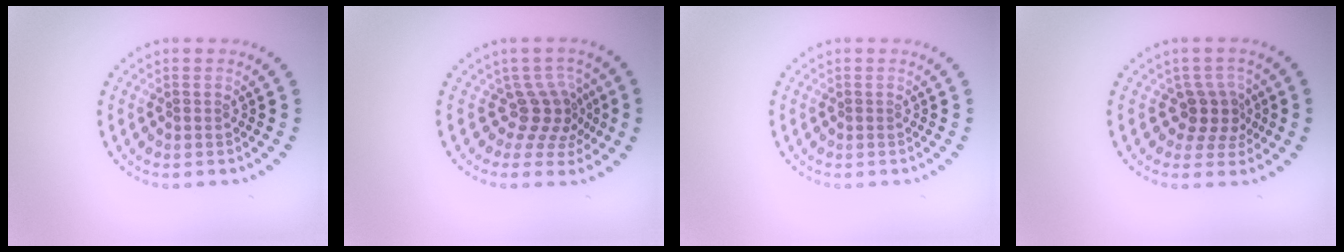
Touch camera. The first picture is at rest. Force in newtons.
{"total": 3.2, "press": 2.2, "slide": 2.3}
{"total": 0.0}
{"total": 2.8, "press": 2.2, "slide": 1.8}